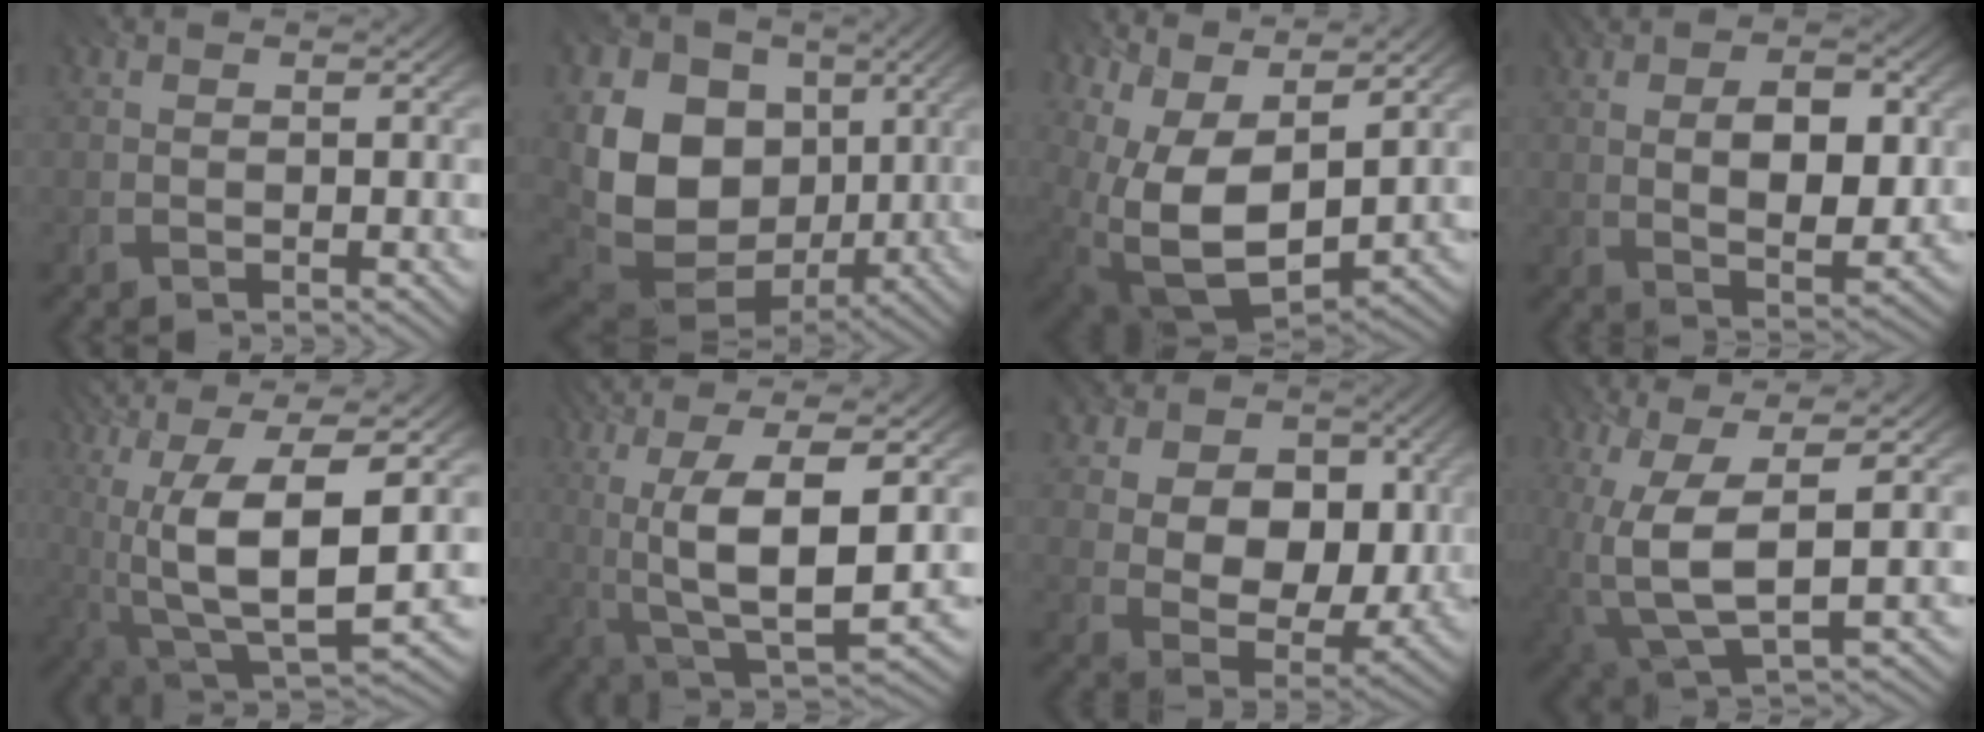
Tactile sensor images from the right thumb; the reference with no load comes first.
{"total": 15.8, "force": [1.0, 12.4, 9.7], "torque": [-0.209, -0.015, 0.038]}
{"total": 14.2, "force": [2.5, 8.5, 11.1], "torque": [-0.230, -0.017, 0.058]}
{"total": 8.4, "force": [1.2, 4.3, 7.2], "torque": [-0.117, -0.006, 0.013]}
{"total": 17.6, "force": [0.6, 8.3, 15.5], "torque": [-0.298, 0.001, 0.035]}
{"total": 15.5, "force": [2.0, 6.2, 14.0], "torque": [-0.278, 0.006, 0.044]}
{"total": 13.3, "force": [3.1, 9.8, 8.5], "torque": [-0.171, 0.006, 0.046]}
{"total": 12.6, "force": [0.2, 5.7, 11.2], "torque": [-0.252, -0.022, 0.014]}